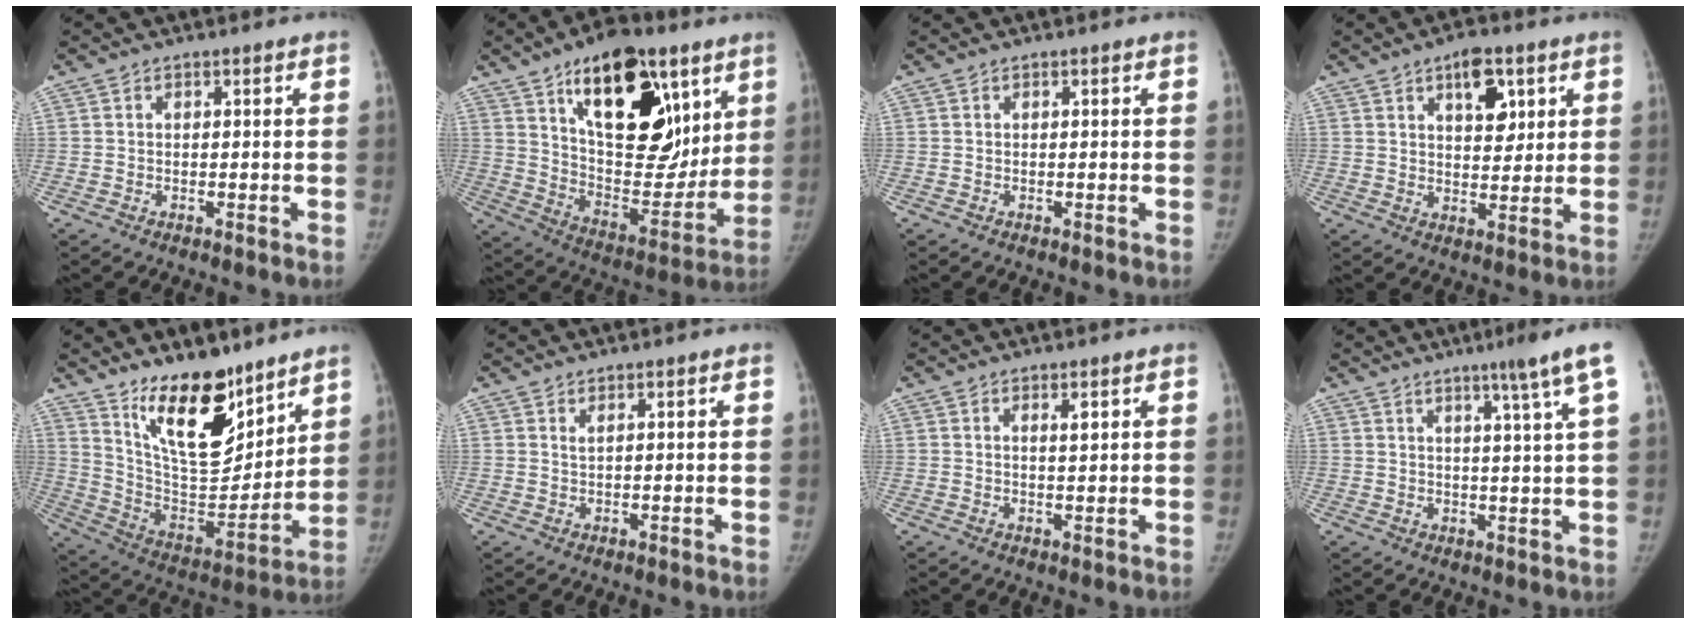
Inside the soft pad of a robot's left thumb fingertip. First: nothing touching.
{"total": 27.6, "force": [13.1, 14.0, 19.9], "torque": [-0.252, -0.040, 0.214]}
{"total": 0.0}
{"total": 8.3, "force": [4.0, 4.4, 5.8], "torque": [-0.055, -0.019, 0.059]}
{"total": 19.4, "force": [13.3, 7.8, 11.8], "torque": [-0.139, -0.100, 0.239]}
{"total": 0.8, "force": [0.6, 0.0, 0.5], "torque": [-0.010, -0.003, 0.012]}
{"total": 1.7, "force": [0.9, 0.4, 1.5], "torque": [-0.020, -0.006, 0.016]}
{"total": 7.7, "force": [4.6, -0.7, 6.2], "torque": [-0.083, -0.018, 0.060]}